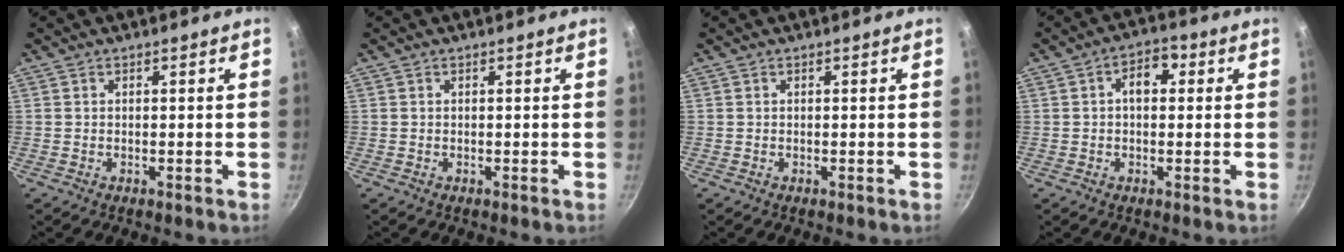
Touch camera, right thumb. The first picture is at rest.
{"total": 0.0}
{"total": 0.0}
{"total": 5.3, "force": [0.9, 3.5, 3.9], "torque": [-0.035, 0.013, 0.006]}